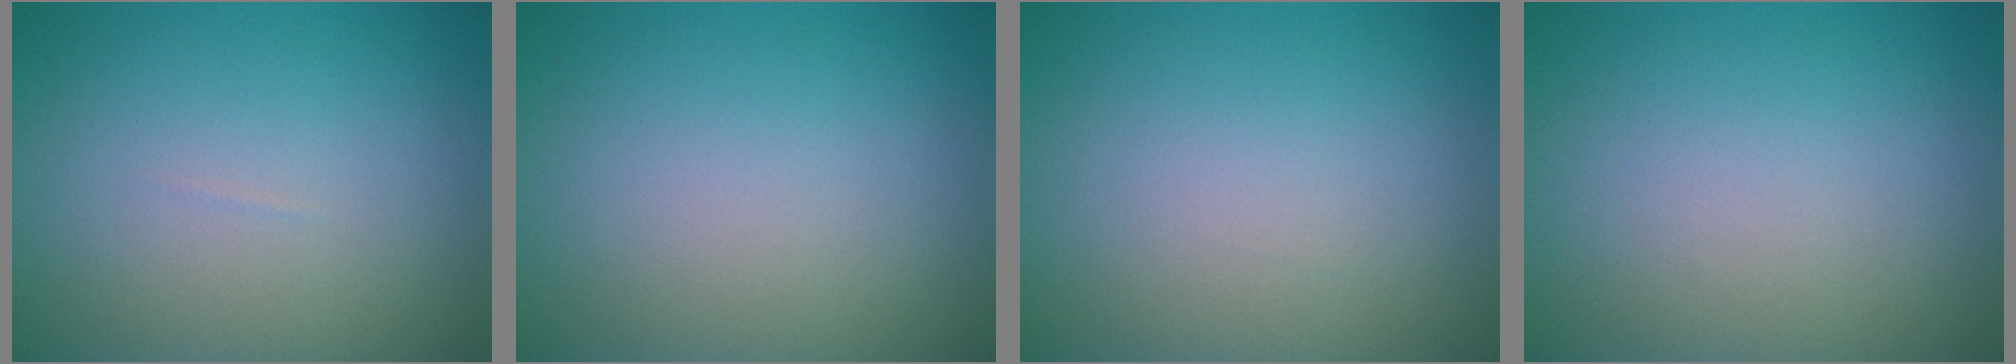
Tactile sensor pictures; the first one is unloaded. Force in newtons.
{"total": 0.0}
{"total": 0.0}
{"total": 0.0}